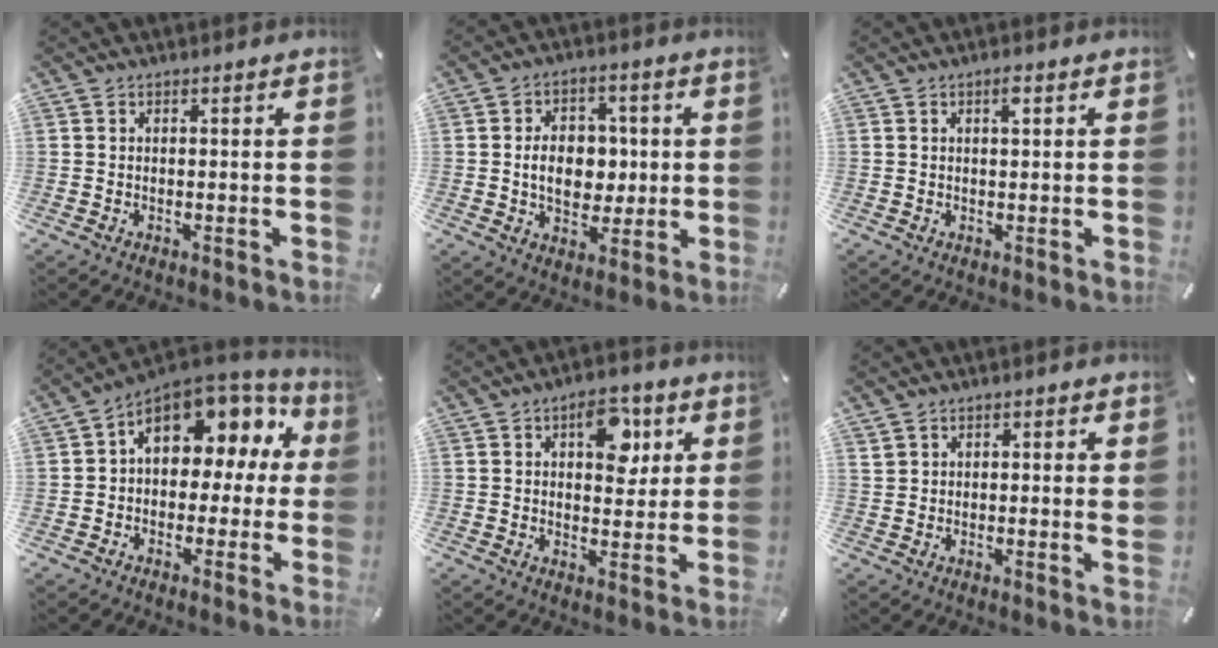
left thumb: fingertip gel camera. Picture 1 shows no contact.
{"total": 10.2, "force": [0.2, 7.6, 6.8], "torque": [-0.098, 0.005, 0.002]}
{"total": 1.8, "force": [0.7, 0.5, 1.6], "torque": [-0.024, 0.001, 0.009]}
{"total": 10.9, "force": [3.8, 7.6, 6.8], "torque": [-0.103, -0.023, 0.068]}
{"total": 10.4, "force": [4.3, 6.3, 7.0], "torque": [-0.070, -0.017, 0.065]}
{"total": 2.4, "force": [1.6, 1.1, 1.5], "torque": [-0.023, -0.004, 0.029]}